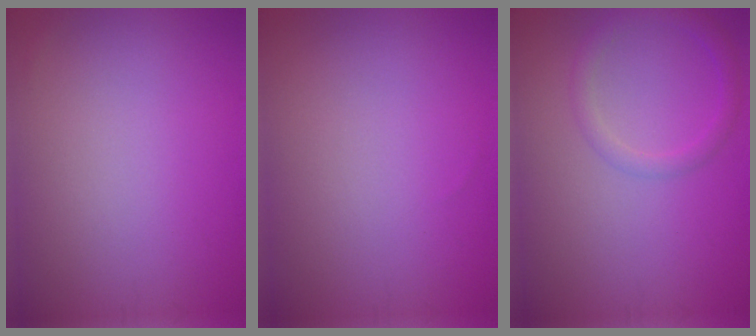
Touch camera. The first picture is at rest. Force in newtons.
{"total": 0.0}
{"total": 1.9, "press": 1.9, "slide": 0.2}